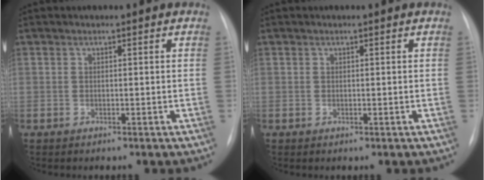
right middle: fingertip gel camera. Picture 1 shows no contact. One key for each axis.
{"total": 0.0}